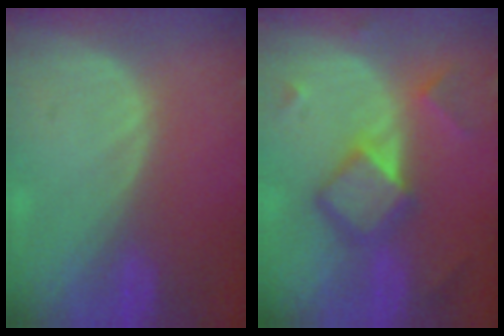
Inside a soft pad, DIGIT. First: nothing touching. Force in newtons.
{"total": 7.1, "press": 7.1, "slide": 0.5}